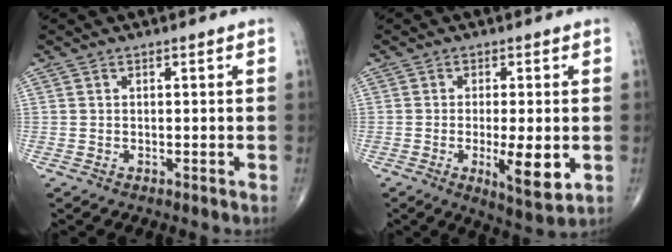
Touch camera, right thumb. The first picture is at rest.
{"total": 8.5, "force": [-1.6, 2.4, 8.0], "torque": [-0.122, -0.020, -0.020]}